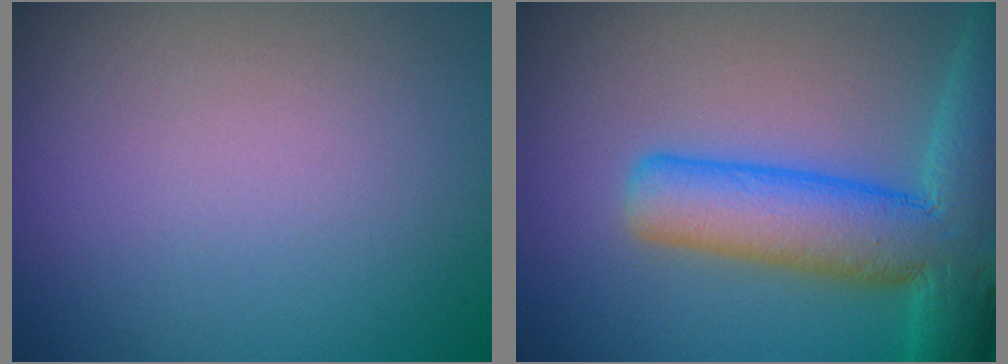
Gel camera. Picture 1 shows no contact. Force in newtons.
{"total": 9.7, "press": 9.7, "slide": 0.6}